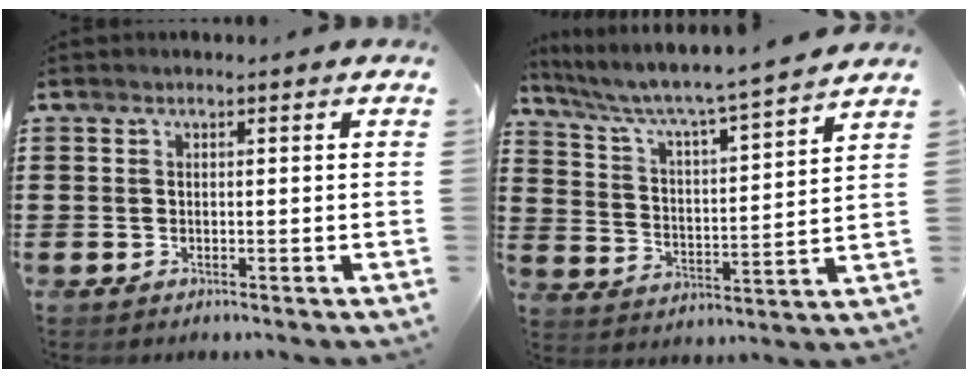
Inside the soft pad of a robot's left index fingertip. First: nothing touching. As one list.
[{"total": 5.3, "force": [4.7, -0.2, 2.4], "torque": [-0.070, -0.041, 0.069]}]